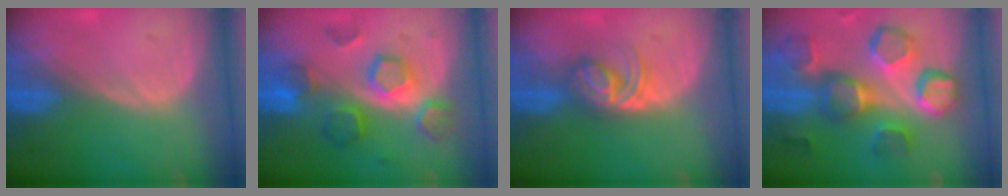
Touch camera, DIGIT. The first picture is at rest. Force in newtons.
{"total": 8.3, "press": 8.1, "slide": 2.0}
{"total": 5.9, "press": 5.2, "slide": 2.9}
{"total": 11.7, "press": 10.8, "slide": 4.4}